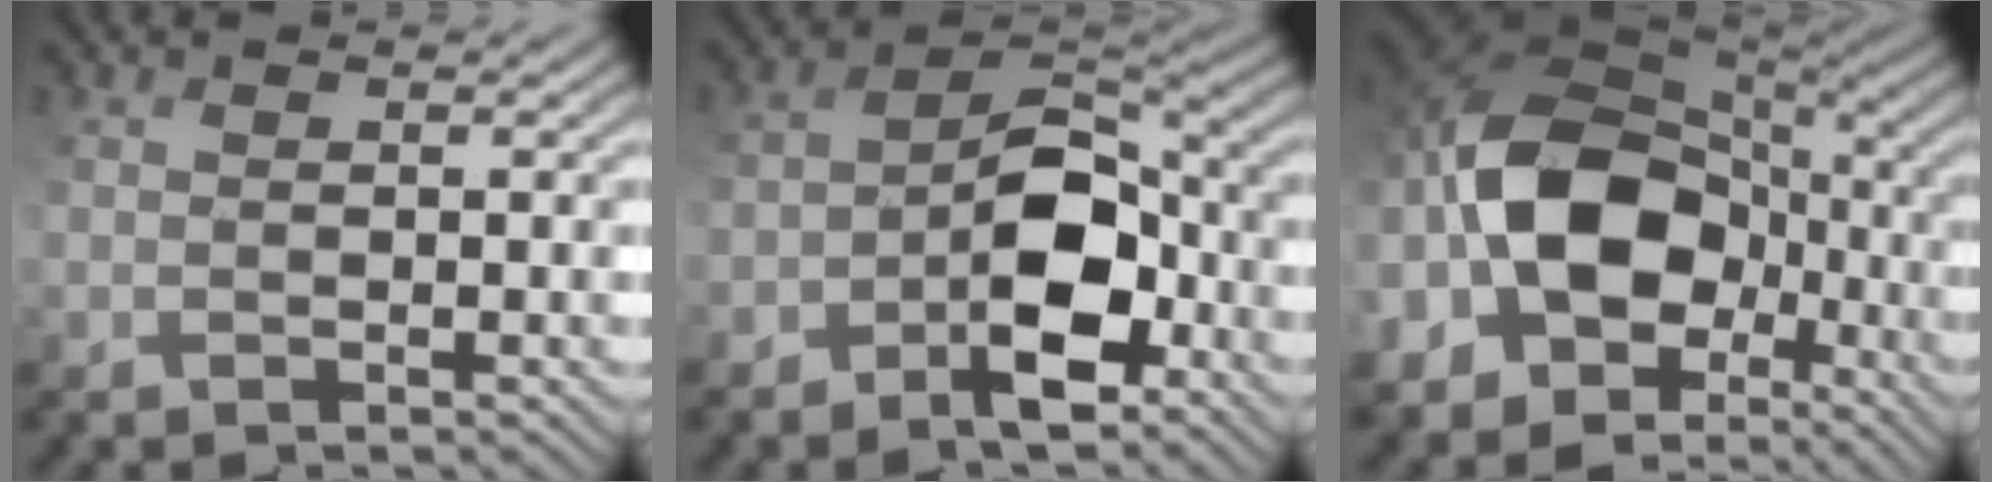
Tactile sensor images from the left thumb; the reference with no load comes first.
{"total": 9.8, "force": [-4.6, 5.2, 7.0], "torque": [-0.116, 0.002, -0.085]}
{"total": 15.3, "force": [-2.6, 10.0, 11.3], "torque": [-0.233, 0.012, -0.059]}